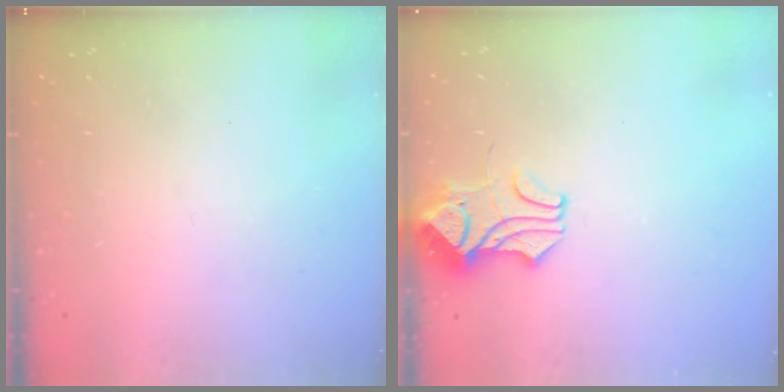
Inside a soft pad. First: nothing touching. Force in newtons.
{"total": 2.0, "press": 1.8, "slide": 0.7}